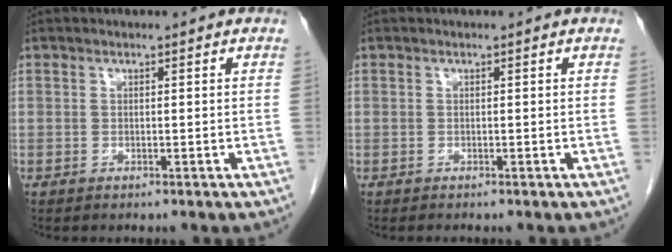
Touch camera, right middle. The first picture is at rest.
{"total": 0.0}